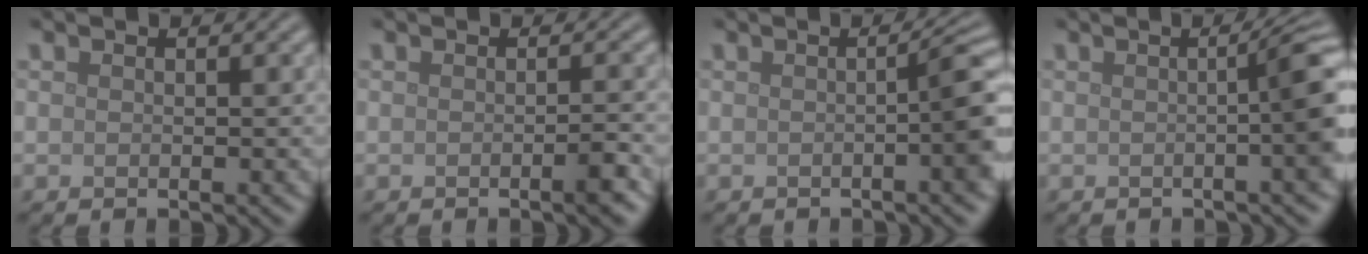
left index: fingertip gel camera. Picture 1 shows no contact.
{"total": 1.5, "force": [-0.6, 0.2, 1.4], "torque": [-0.019, -0.001, -0.011]}
{"total": 4.3, "force": [-0.4, 0.8, 4.2], "torque": [-0.043, 0.009, -0.011]}
{"total": 5.9, "force": [-0.1, 1.4, 5.7], "torque": [-0.053, 0.006, -0.001]}